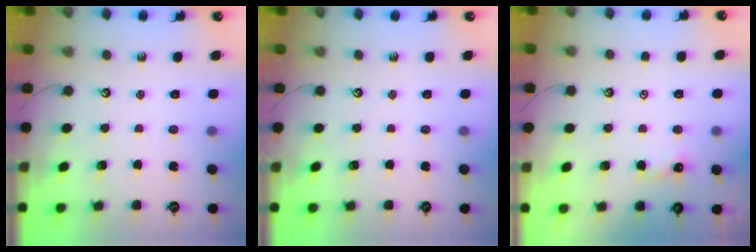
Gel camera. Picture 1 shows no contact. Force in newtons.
{"total": 0.0}
{"total": 1.8, "press": 1.8, "slide": 0.3}